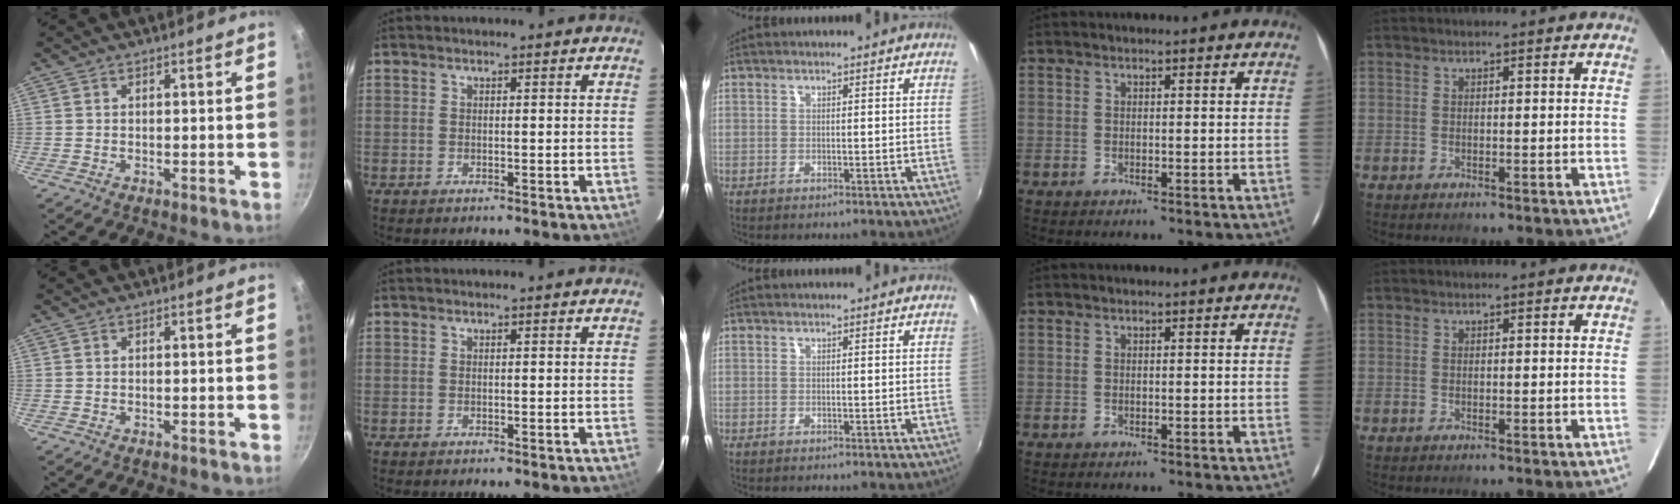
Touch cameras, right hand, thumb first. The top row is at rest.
{}